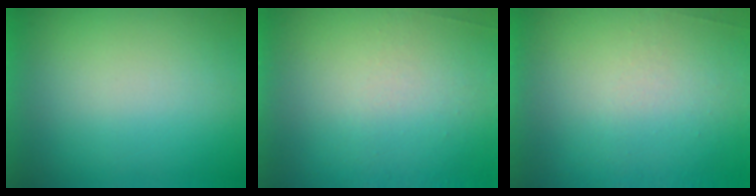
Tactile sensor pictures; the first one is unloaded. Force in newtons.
{"total": 6.8}
{"total": 6.8}